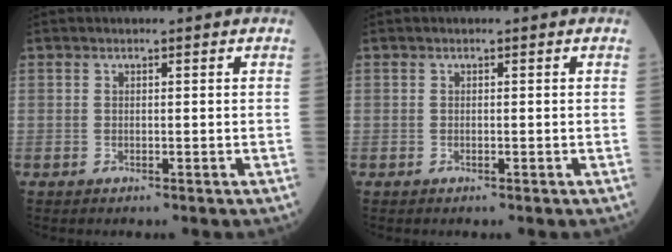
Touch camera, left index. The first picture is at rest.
{"total": 0.0}